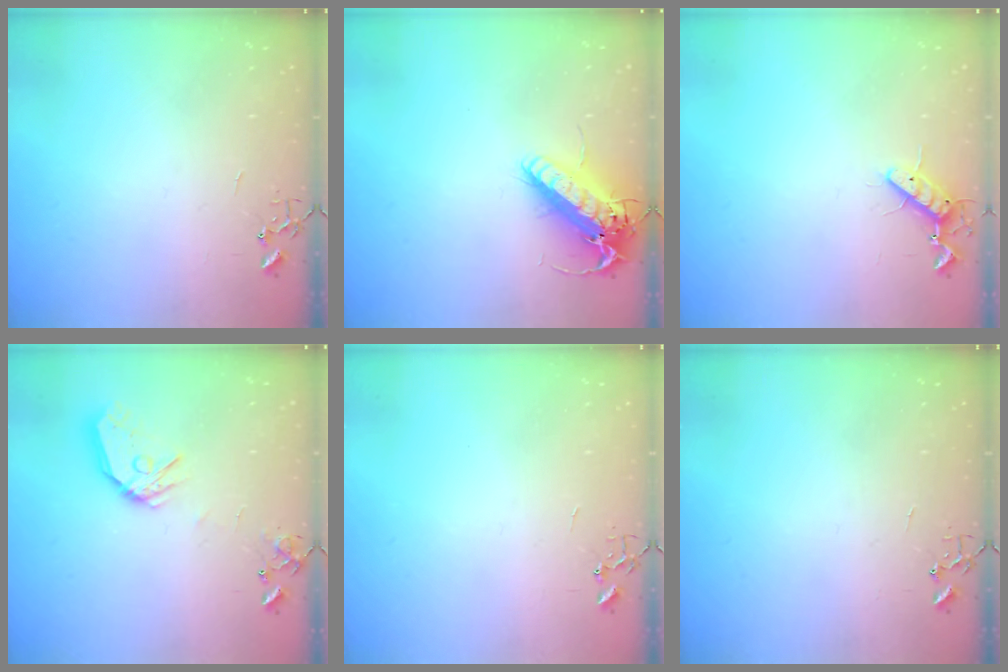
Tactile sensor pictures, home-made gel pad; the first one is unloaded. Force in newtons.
{"total": 17.8, "press": 17.5, "slide": 3.4}
{"total": 8.5, "press": 8.4, "slide": 1.5}
{"total": 12.5, "press": 12.4, "slide": 0.9}
{"total": 0.0}
{"total": 0.0}